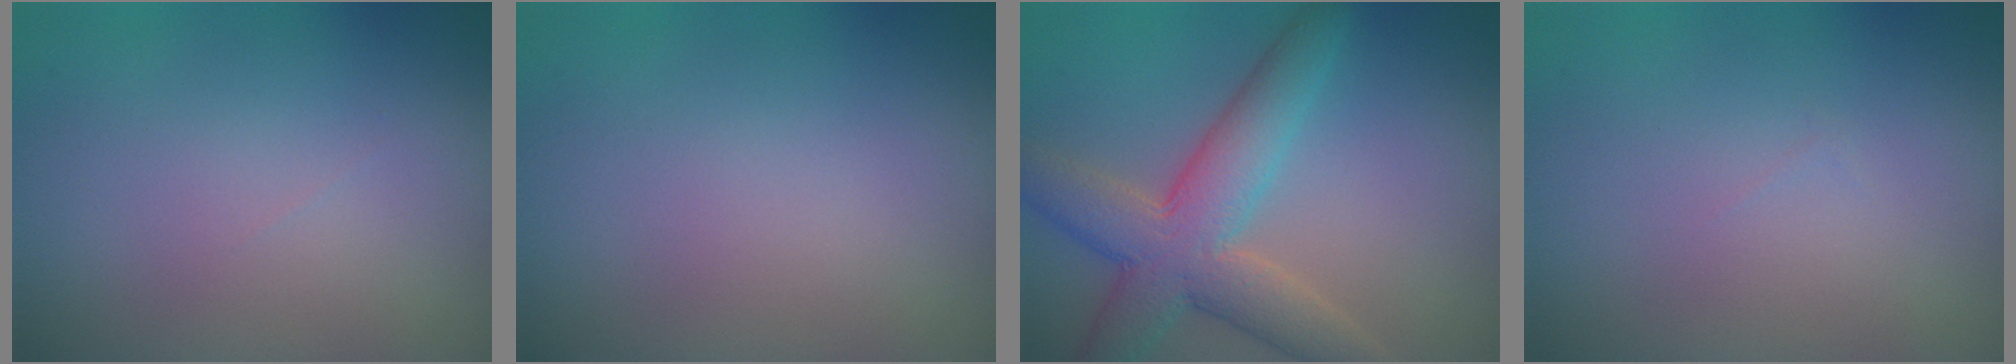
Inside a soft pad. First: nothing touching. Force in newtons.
{"total": 0.0}
{"total": 6.9, "press": 6.9, "slide": 0.4}
{"total": 0.0}